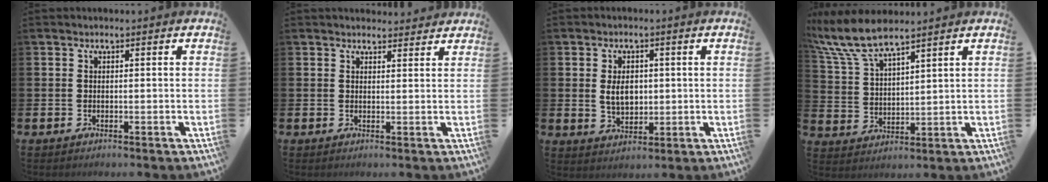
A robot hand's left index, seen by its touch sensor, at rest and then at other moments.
{"total": 2.1, "force": [2.0, 0.5, -0.1], "torque": [0.011, -0.010, 0.035]}
{"total": 4.2, "force": [0.6, 2.9, 3.0], "torque": [-0.044, 0.004, 0.005]}
{"total": 7.8, "force": [7.0, 1.4, 3.2], "torque": [-0.088, -0.021, 0.128]}